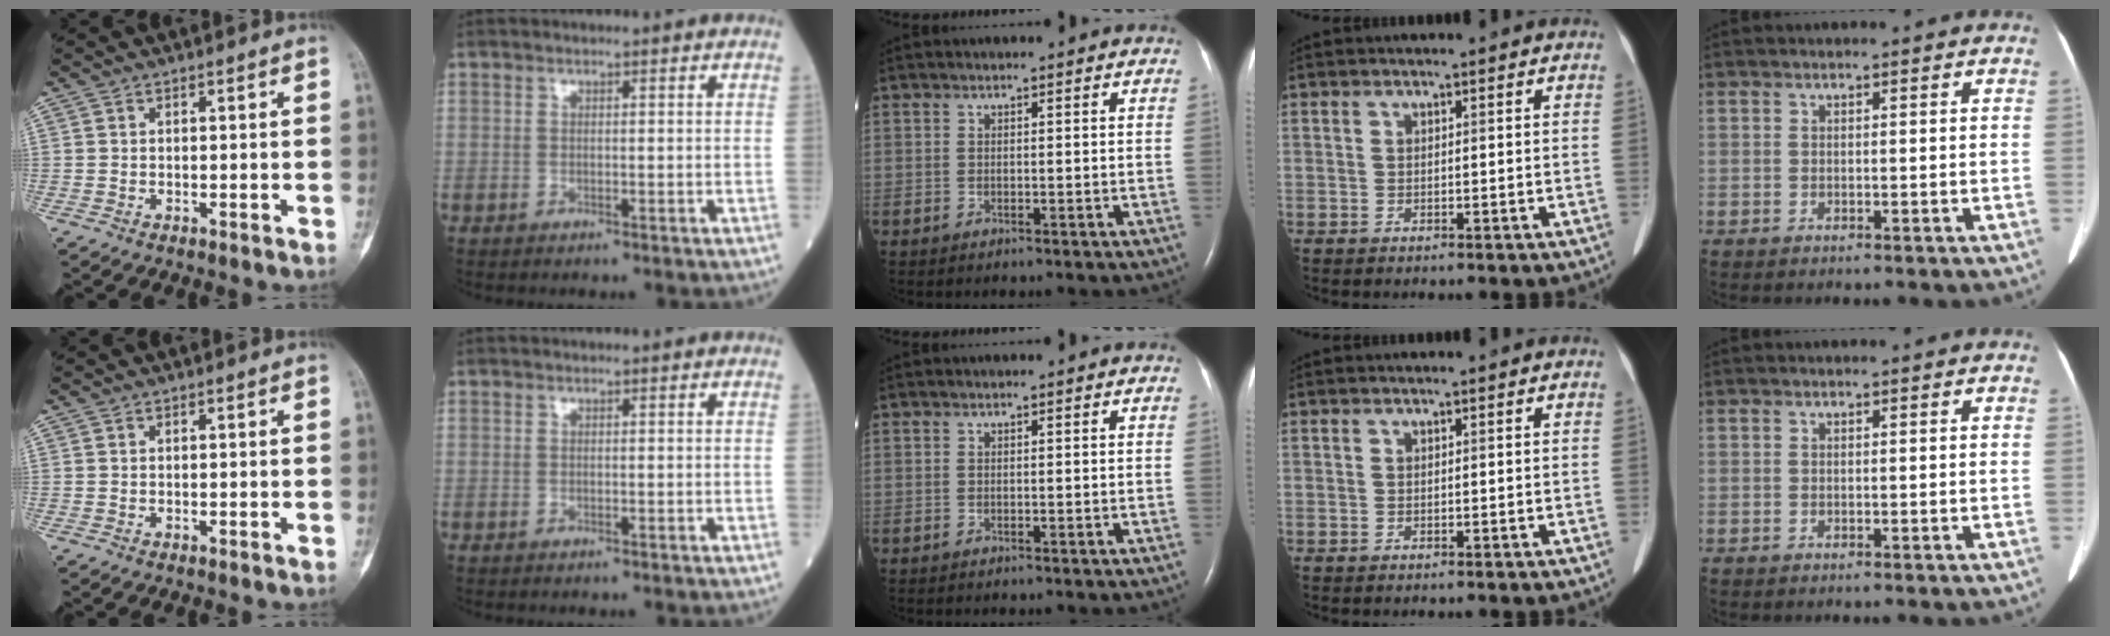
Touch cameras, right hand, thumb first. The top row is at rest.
{}